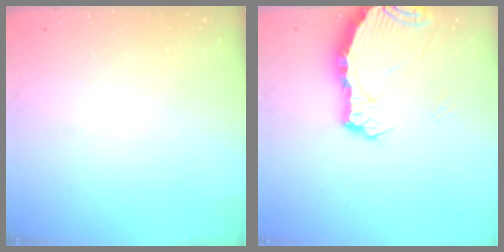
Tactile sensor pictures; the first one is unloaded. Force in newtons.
{"total": 6.1, "press": 6.1, "slide": 0.6}